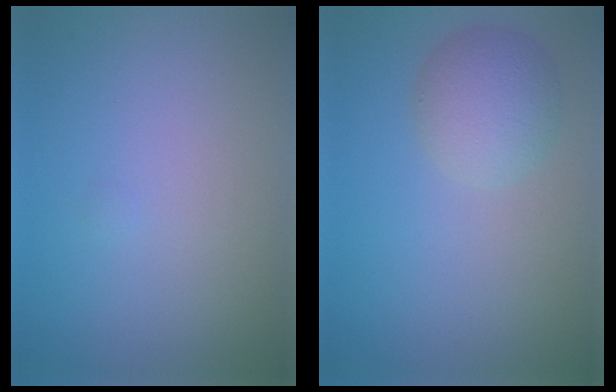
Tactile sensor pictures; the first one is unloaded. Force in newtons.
{"total": 3.7, "press": 3.7, "slide": 0.1}